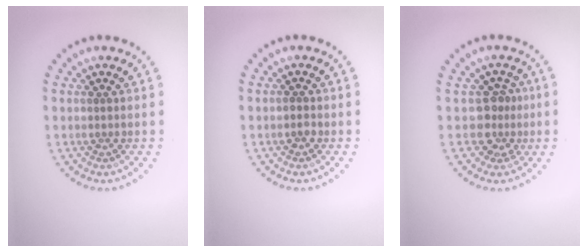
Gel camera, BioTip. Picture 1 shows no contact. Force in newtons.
{"total": 0.9, "press": 0.8, "slide": 0.1}
{"total": 2.6, "press": 2.0, "slide": 1.7}